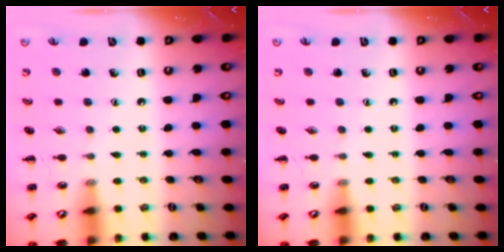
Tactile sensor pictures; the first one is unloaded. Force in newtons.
{"total": 0.0}